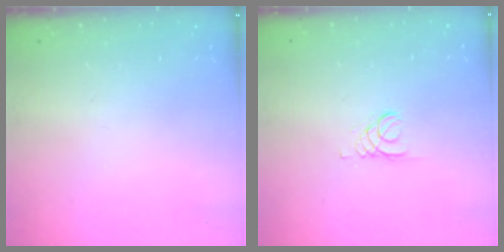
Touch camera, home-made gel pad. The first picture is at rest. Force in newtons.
{"total": 0.7, "press": 0.7, "slide": 0.1}